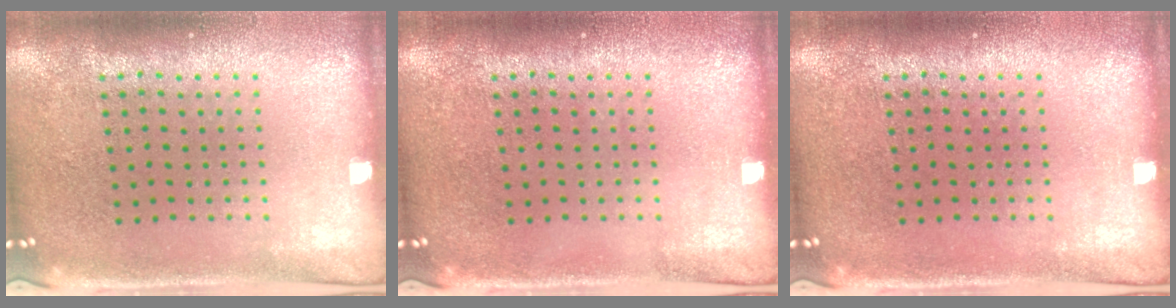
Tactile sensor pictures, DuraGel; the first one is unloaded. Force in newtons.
{"total": 0.0}
{"total": 0.0}